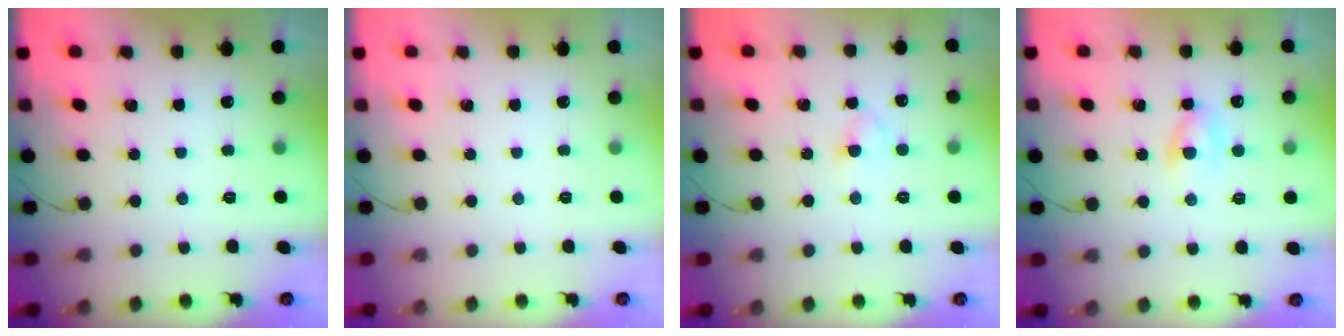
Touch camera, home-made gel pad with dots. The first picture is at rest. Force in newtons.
{"total": 0.0}
{"total": 2.9, "press": 2.7, "slide": 1.2}
{"total": 2.2, "press": 2.0, "slide": 0.9}